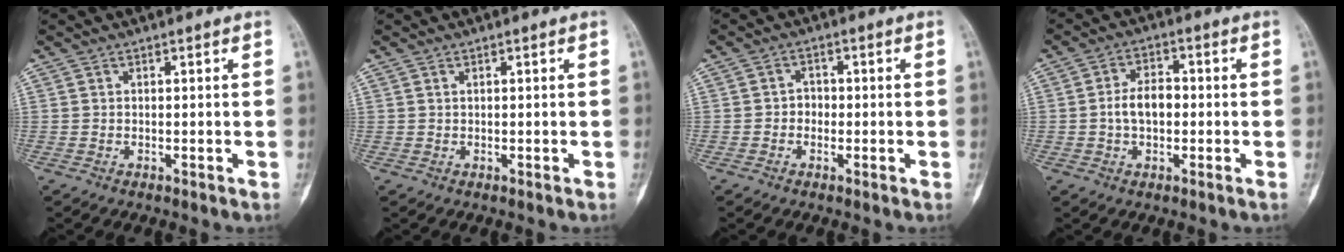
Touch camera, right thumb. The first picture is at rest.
{"total": 0.0}
{"total": 2.3, "force": [-0.6, 2.0, 0.9], "torque": [0.008, 0.010, -0.017]}
{"total": 5.9, "force": [-0.6, 3.4, 4.8], "torque": [-0.084, 0.019, -0.015]}